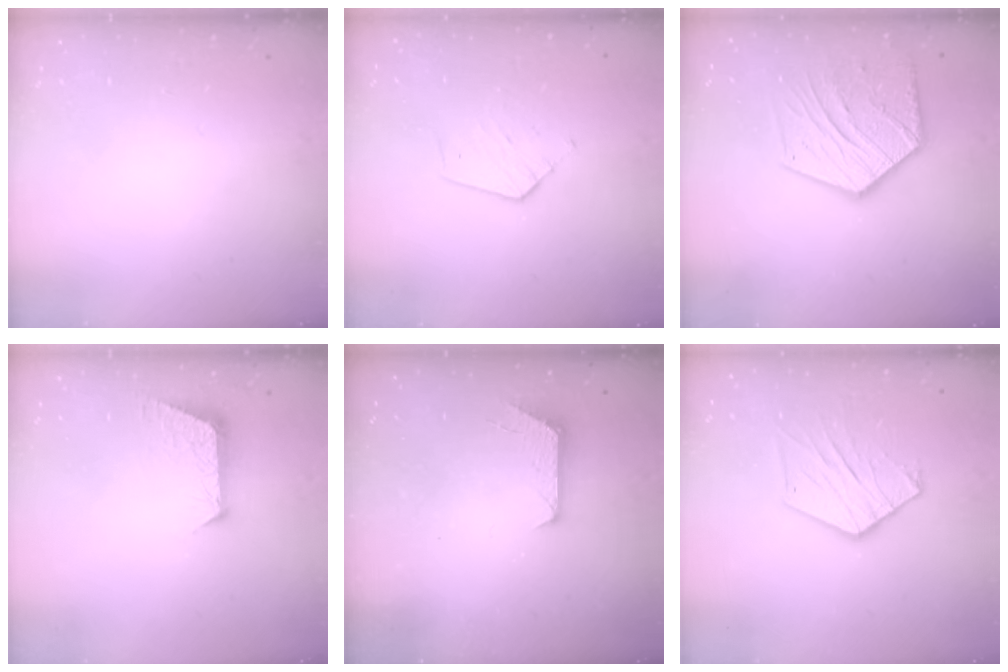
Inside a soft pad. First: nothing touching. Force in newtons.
{"total": 6.0, "press": 6.0, "slide": 0.5}
{"total": 17.9, "press": 17.8, "slide": 1.3}
{"total": 6.8, "press": 6.8, "slide": 0.5}
{"total": 6.2, "press": 6.2, "slide": 0.5}
{"total": 11.3, "press": 11.2, "slide": 0.6}